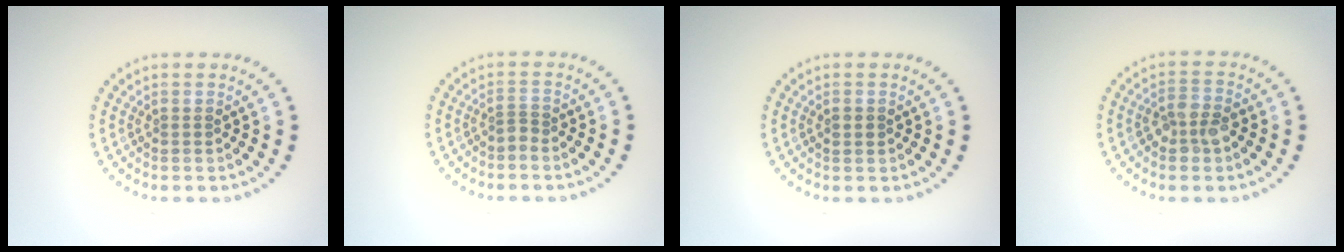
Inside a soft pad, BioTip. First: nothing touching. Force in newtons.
{"total": 0.8, "press": 0.5, "slide": 0.7}
{"total": 1.1, "press": 1.1, "slide": 0.1}
{"total": 2.6, "press": 2.4, "slide": 1.0}